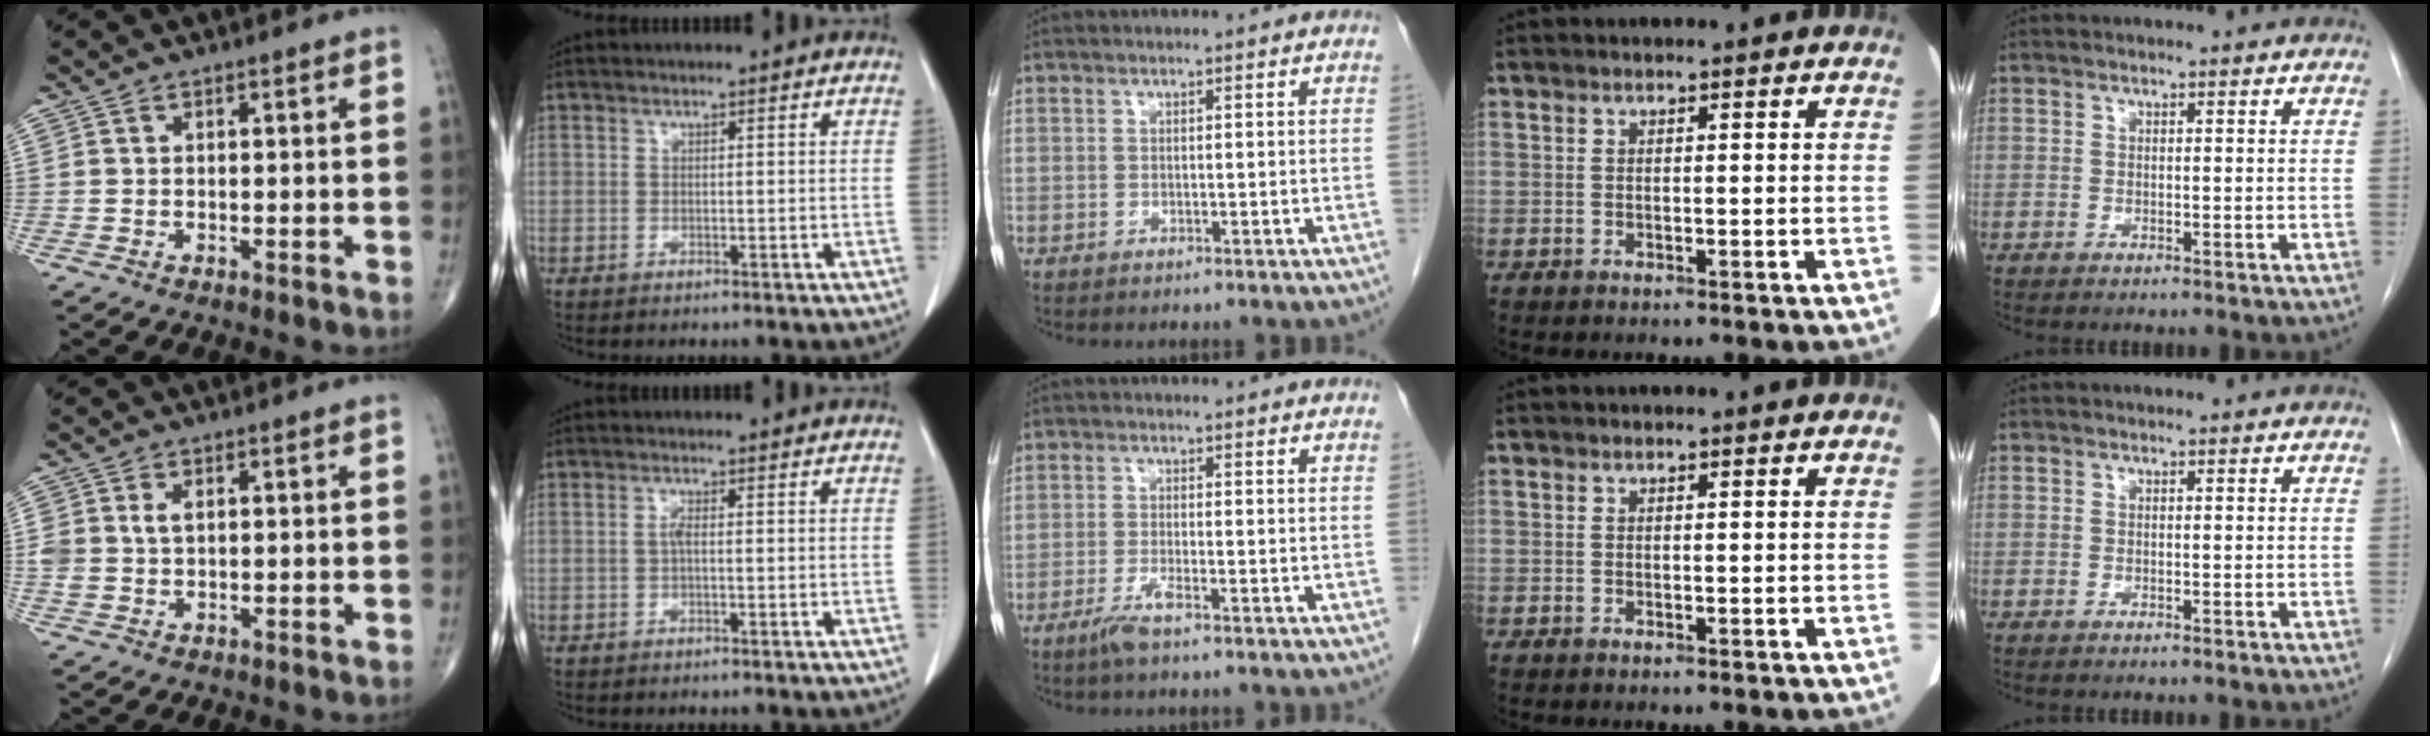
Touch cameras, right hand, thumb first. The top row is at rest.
{"thumb": {"total": 3.0, "force": [0.7, 2.0, 2.1], "torque": [-0.042, 0.002, 0.017]}, "index": {"total": 1.0, "force": [-0.2, 0.1, 1.0], "torque": [-0.021, 0.001, -0.004]}, "middle": {"total": 2.8, "force": [-2.0, 0.0, 2.0], "torque": [-0.047, -0.006, -0.040]}}